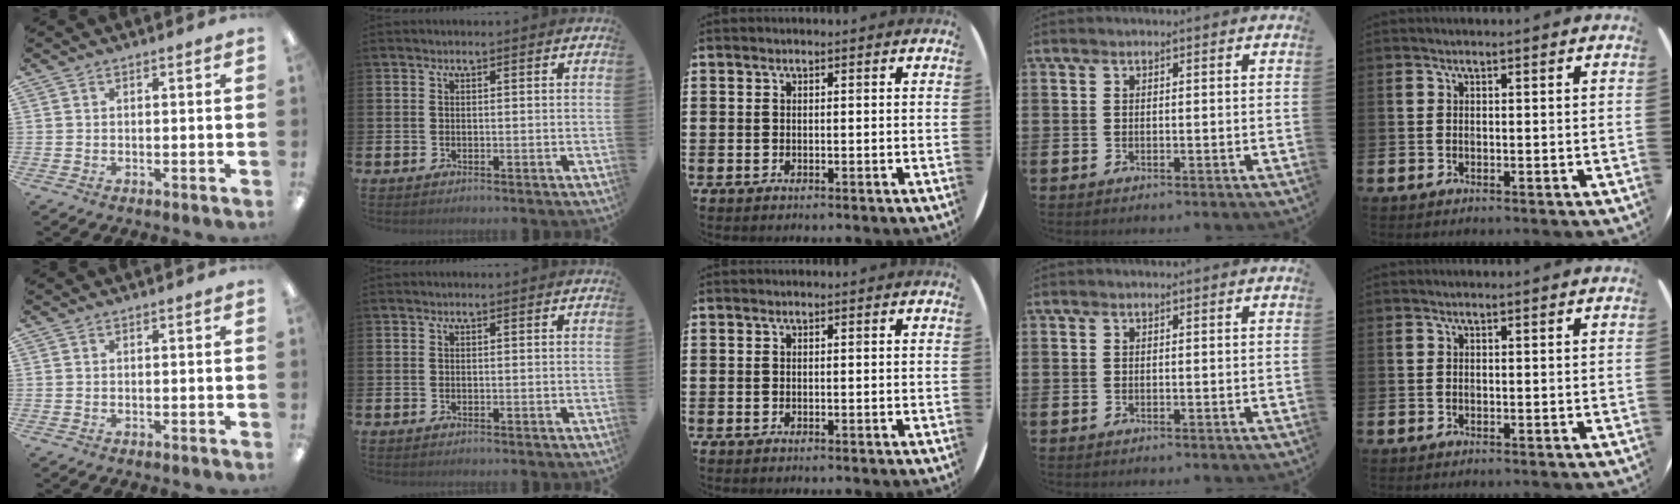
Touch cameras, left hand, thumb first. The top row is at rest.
{}